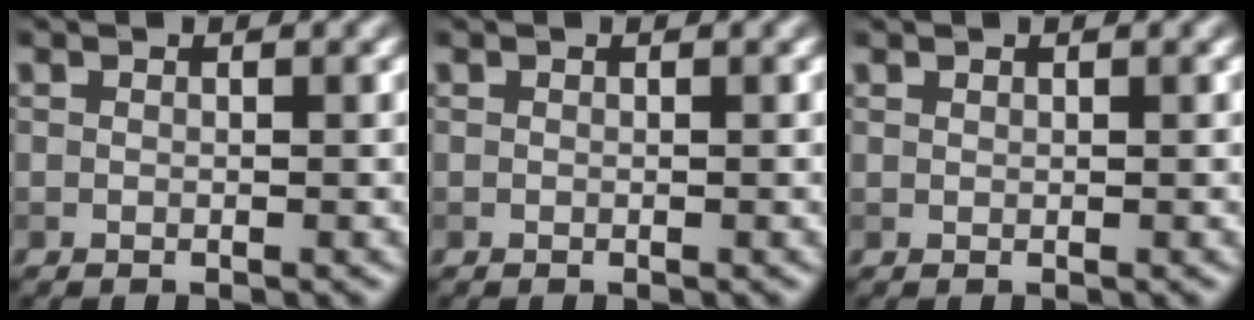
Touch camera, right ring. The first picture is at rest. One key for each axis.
{"total": 0.0}
{"total": 0.0}